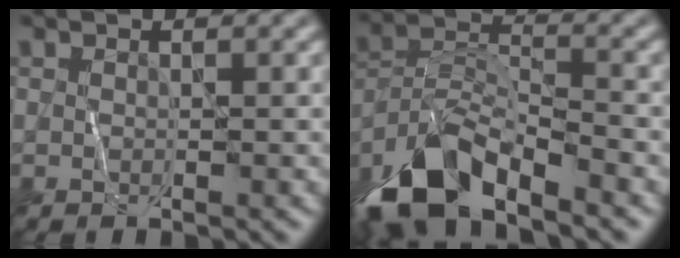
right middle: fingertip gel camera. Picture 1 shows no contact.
{"total": 9.3, "force": [-6.7, 3.4, 5.4], "torque": [-0.105, -0.003, -0.137]}